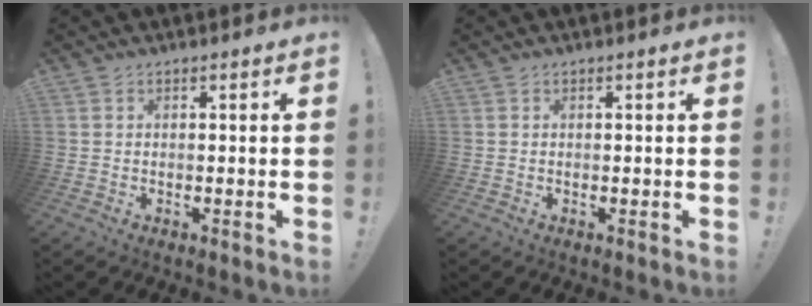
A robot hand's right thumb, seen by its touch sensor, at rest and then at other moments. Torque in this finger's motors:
{"motor_torque": [0.00, 0.00, 0.00, 0.00, 0.01]}